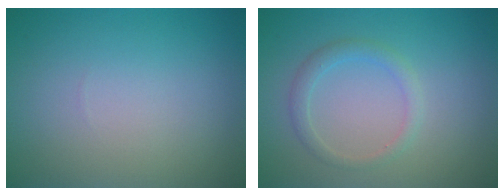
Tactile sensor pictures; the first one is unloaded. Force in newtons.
{"total": 1.7, "press": 1.7, "slide": 0.2}